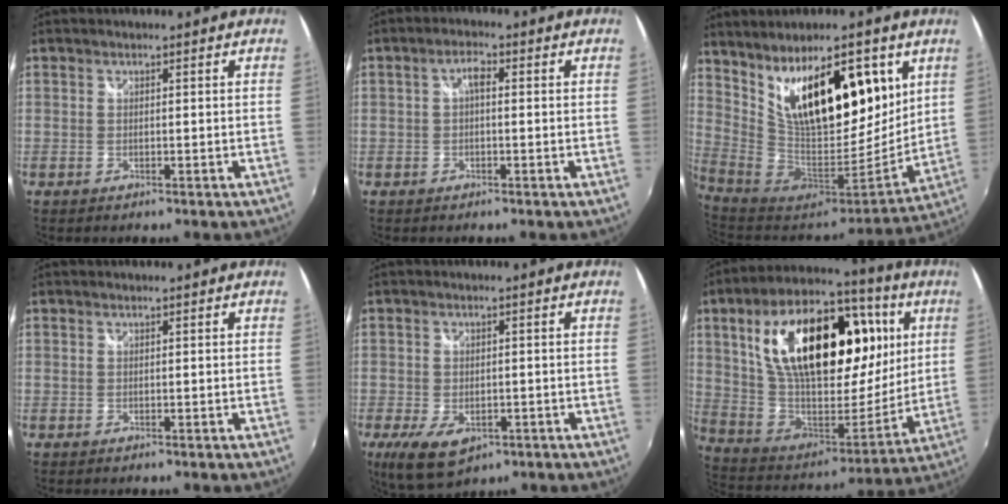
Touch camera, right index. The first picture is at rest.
{"total": 2.3, "force": [0.0, 1.0, 2.1], "torque": [-0.041, 0.009, -0.002]}
{"total": 20.7, "force": [8.8, 8.9, 16.5], "torque": [-0.276, -0.003, 0.161]}
{"total": 0.0}
{"total": 8.8, "force": [-4.3, 4.9, 5.9], "torque": [-0.132, -0.031, -0.069]}
{"total": 32.7, "force": [9.3, 17.0, 26.4], "torque": [-0.499, 0.036, 0.161]}